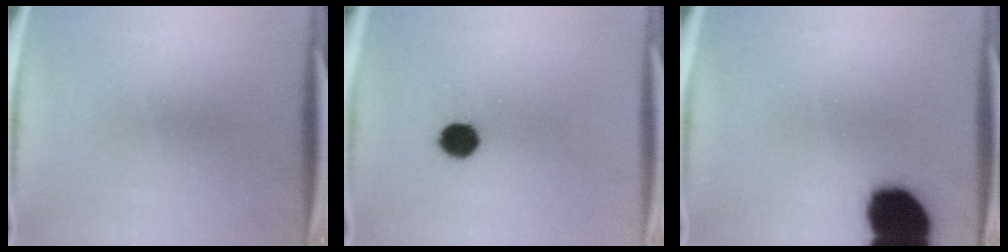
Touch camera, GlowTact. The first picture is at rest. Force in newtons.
{"total": 5.4}
{"total": 16.9}